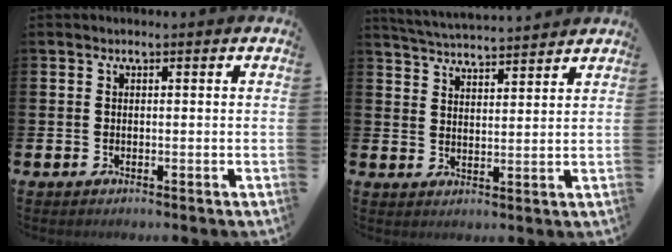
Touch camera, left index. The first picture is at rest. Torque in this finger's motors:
{"motor_torque": [0.33, -0.62, 0.11, 0.05]}